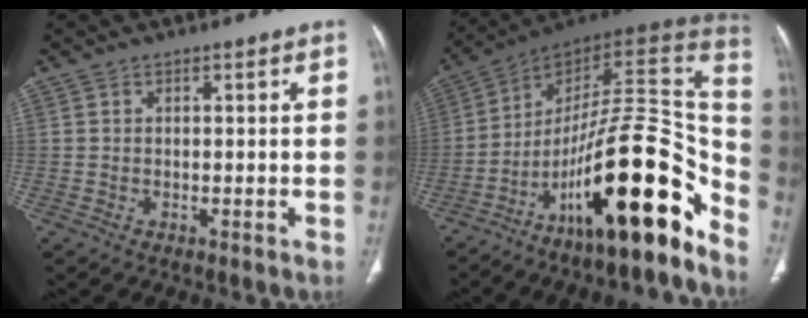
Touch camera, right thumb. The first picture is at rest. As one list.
[{"total": 27.7, "force": [-14.8, 7.3, 22.2], "torque": [-0.281, 0.100, -0.232]}]